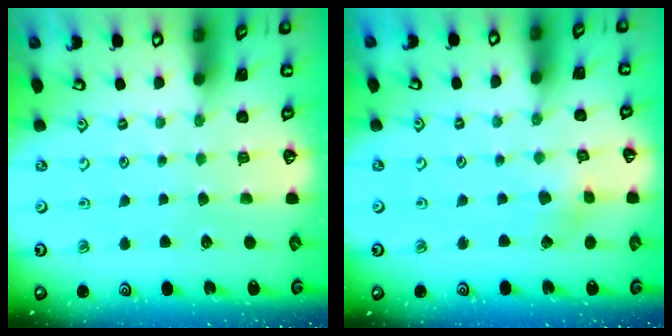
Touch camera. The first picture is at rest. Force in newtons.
{"total": 2.5, "press": 2.5, "slide": 0.3}